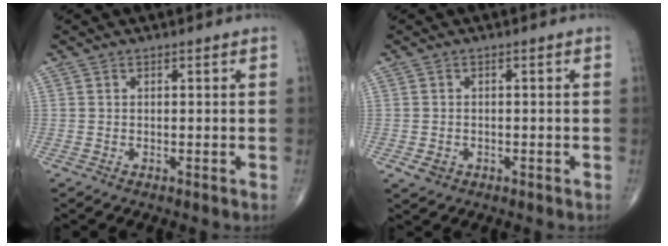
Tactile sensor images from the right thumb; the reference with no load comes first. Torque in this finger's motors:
{"motor_torque": [0.27, 0.11, -0.11, -0.06, -0.01]}